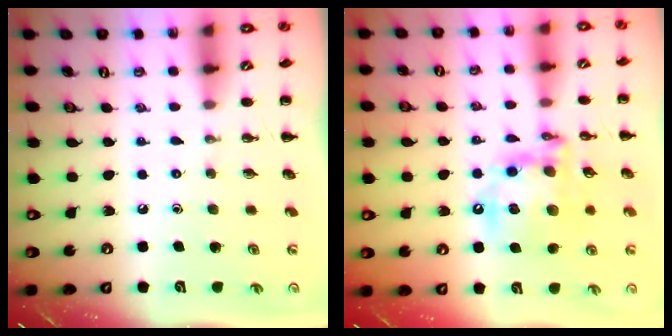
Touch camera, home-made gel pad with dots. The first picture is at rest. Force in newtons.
{"total": 15.7, "press": 15.4, "slide": 3.0}